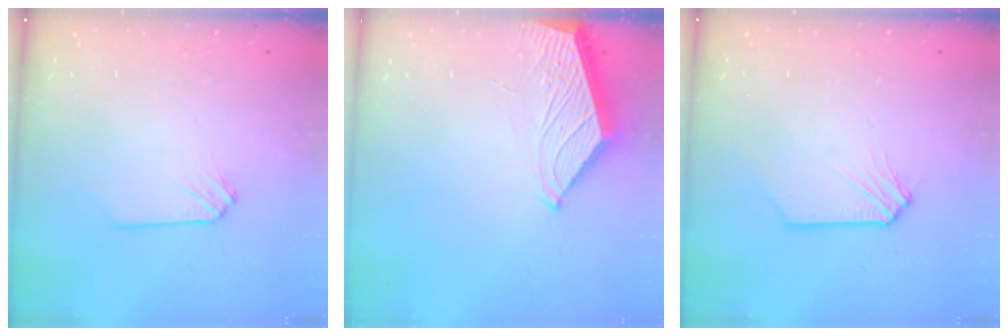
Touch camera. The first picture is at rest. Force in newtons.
{"total": 4.0, "press": 3.9, "slide": 0.4}
{"total": 0.5, "press": 0.5, "slide": 0.1}